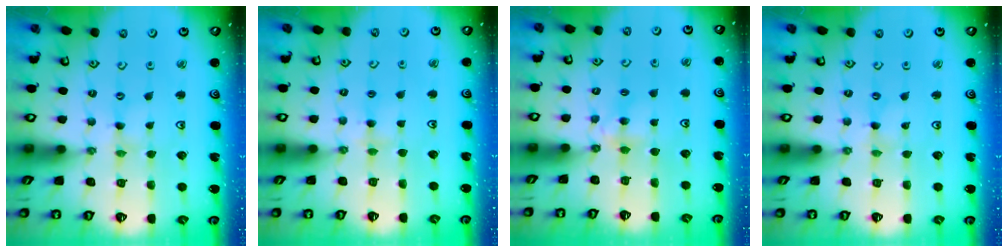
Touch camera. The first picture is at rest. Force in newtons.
{"total": 4.3, "press": 4.3, "slide": 0.5}
{"total": 4.0, "press": 4.0, "slide": 0.7}
{"total": 0.0}